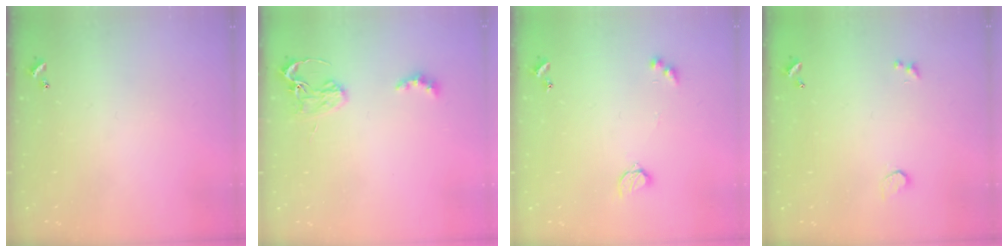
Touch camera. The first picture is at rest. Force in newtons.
{"total": 2.9, "press": 2.8, "slide": 0.6}
{"total": 4.2, "press": 4.2, "slide": 0.4}
{"total": 1.0, "press": 0.7, "slide": 0.7}